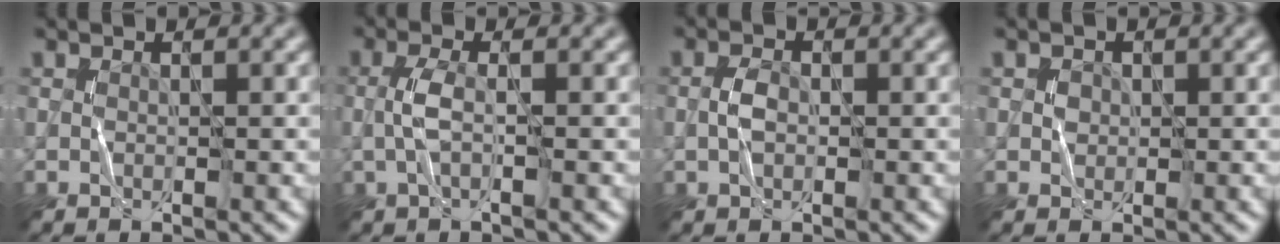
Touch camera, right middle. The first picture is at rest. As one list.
[{"total": 2.1, "force": [-0.5, 0.4, 2.0], "torque": [-0.046, 0.007, -0.014]}, {"total": 1.7, "force": [-0.4, 1.0, 1.3], "torque": [-0.027, 0.006, -0.011]}, {"total": 1.0, "force": [0.1, 0.9, 0.3], "torque": [-0.002, 0.000, 0.001]}]